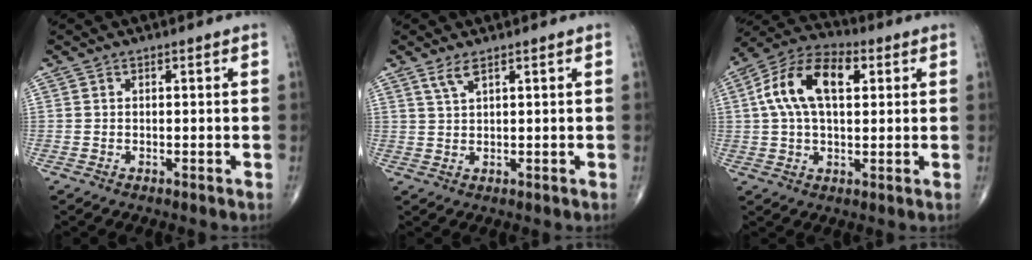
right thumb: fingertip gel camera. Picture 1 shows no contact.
{"total": 2.5, "force": [1.7, 0.6, 1.8], "torque": [-0.042, -0.004, 0.040]}
{"total": 14.1, "force": [3.3, 7.8, 11.3], "torque": [-0.211, 0.027, 0.053]}